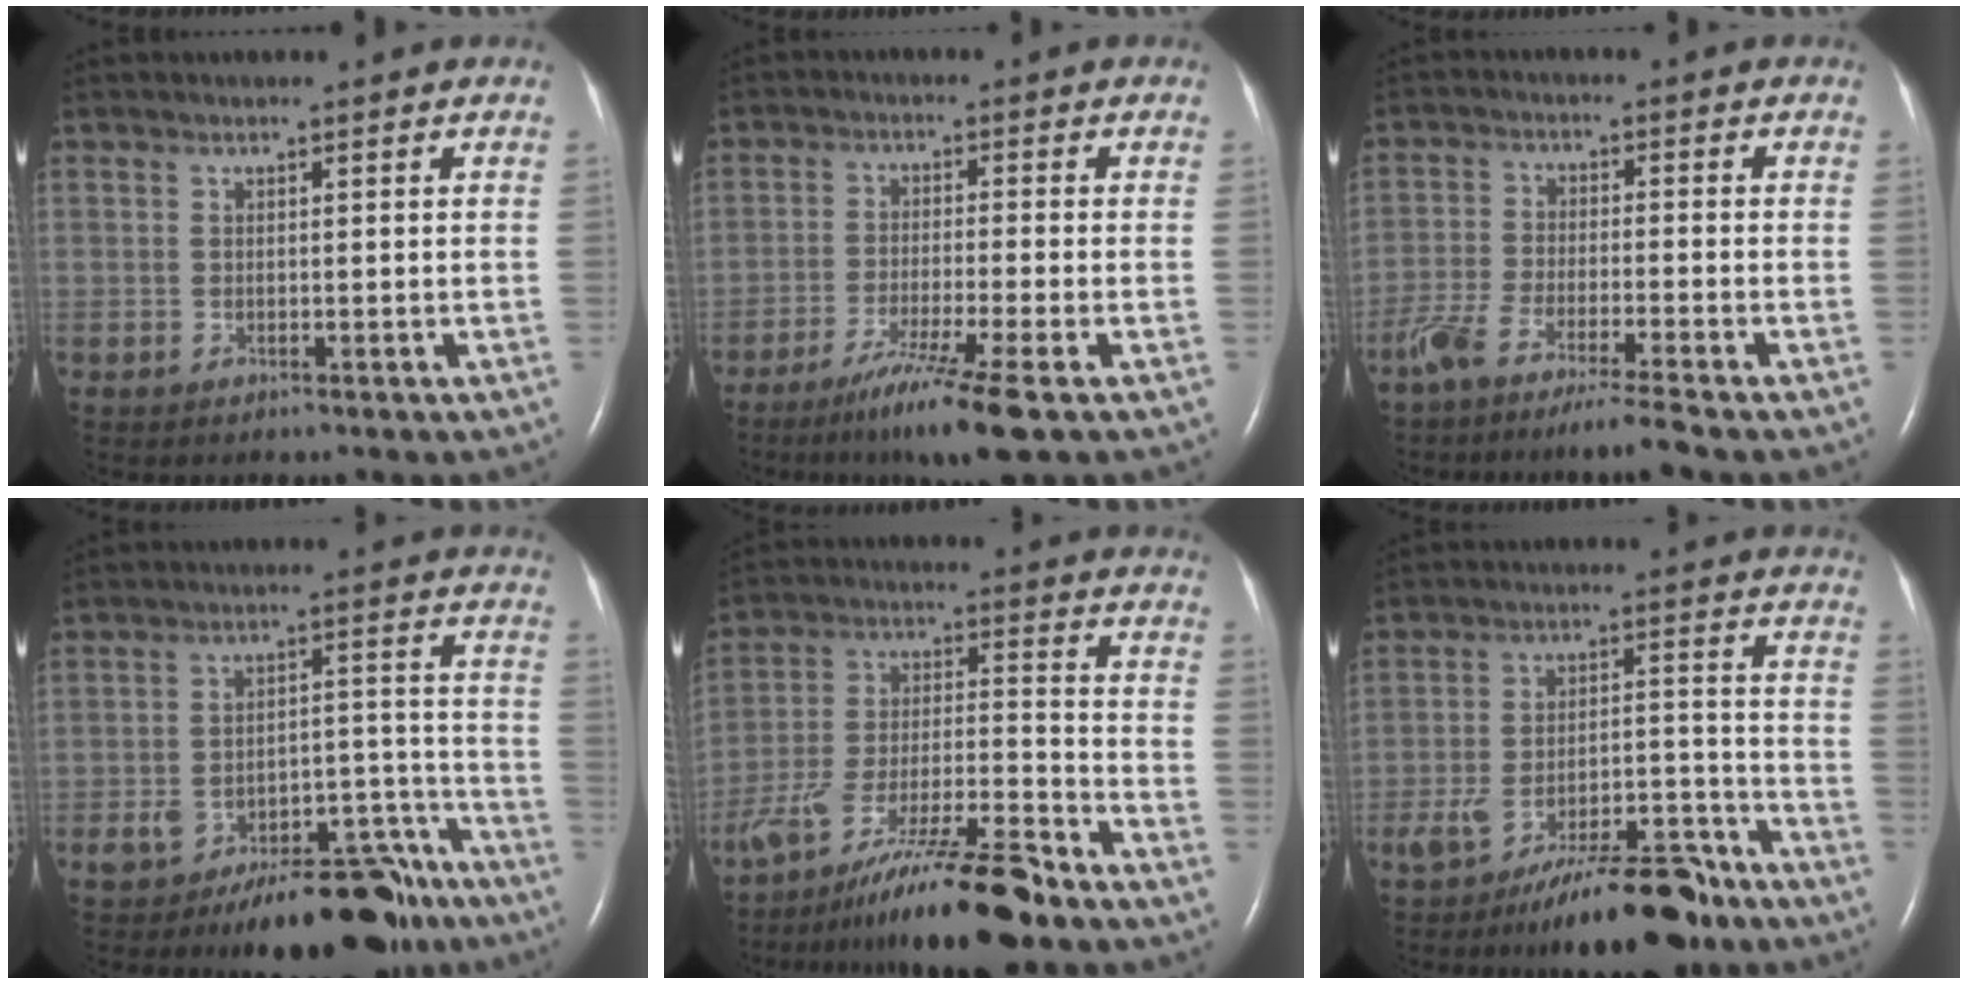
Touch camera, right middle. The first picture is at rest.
{"total": 8.7, "force": [-5.6, -1.5, 6.4], "torque": [-0.114, -0.030, -0.100]}
{"total": 8.1, "force": [-6.5, -0.6, 4.9], "torque": [-0.090, -0.025, -0.118]}
{"total": 17.0, "force": [-13.5, 6.0, 8.4], "torque": [-0.069, 0.053, -0.193]}
{"total": 17.3, "force": [-13.4, 1.3, 10.8], "torque": [-0.193, -0.010, -0.236]}
{"total": 15.0, "force": [-11.8, 3.7, 8.5], "torque": [-0.112, 0.023, -0.185]}